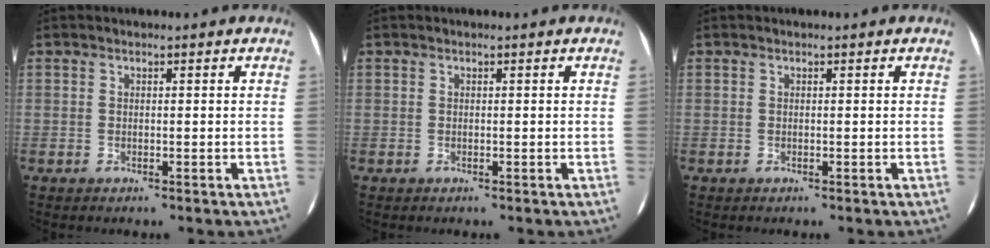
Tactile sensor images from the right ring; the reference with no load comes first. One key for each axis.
{"total": 0.0}
{"total": 0.0}